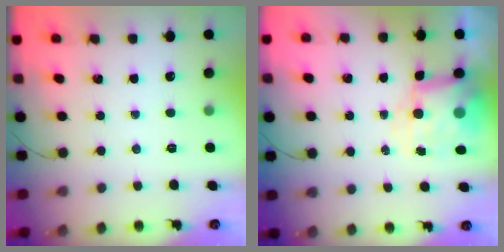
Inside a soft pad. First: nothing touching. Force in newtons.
{"total": 7.6, "press": 7.5, "slide": 1.2}